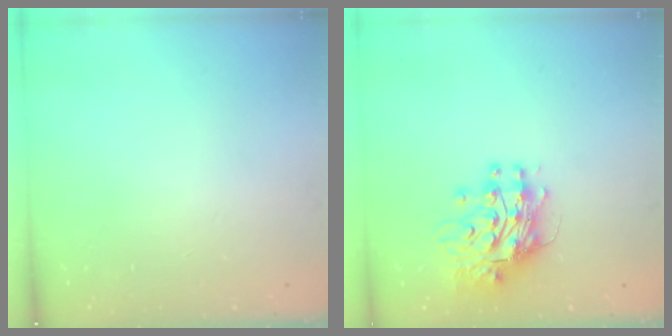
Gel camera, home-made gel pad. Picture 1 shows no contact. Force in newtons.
{"total": 12.0, "press": 11.9, "slide": 1.1}